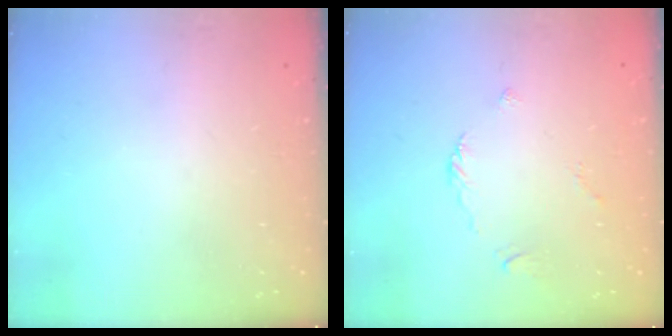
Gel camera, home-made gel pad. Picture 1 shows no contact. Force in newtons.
{"total": 2.7, "press": 2.6, "slide": 0.6}